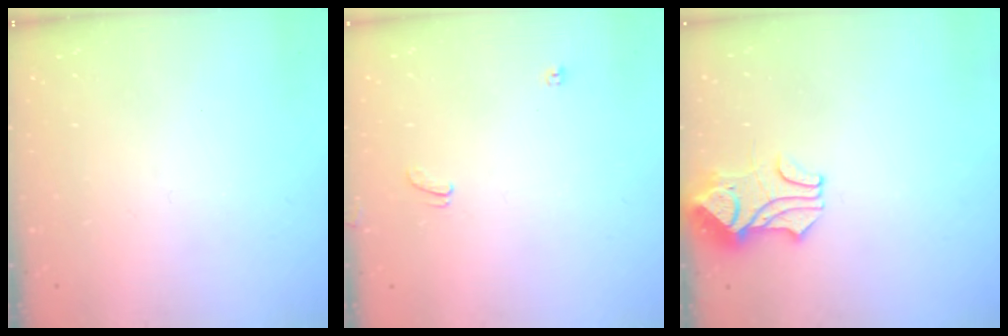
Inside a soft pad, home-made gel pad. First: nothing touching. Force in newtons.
{"total": 2.3, "press": 2.3, "slide": 0.4}
{"total": 1.7, "press": 1.2, "slide": 1.1}